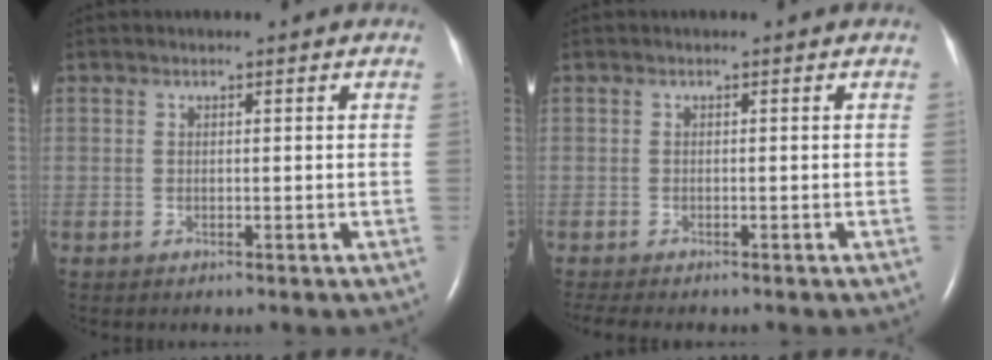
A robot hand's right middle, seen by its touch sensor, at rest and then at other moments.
{"total": 3.0, "force": [-2.6, 0.6, 1.5], "torque": [-0.026, -0.009, -0.036]}